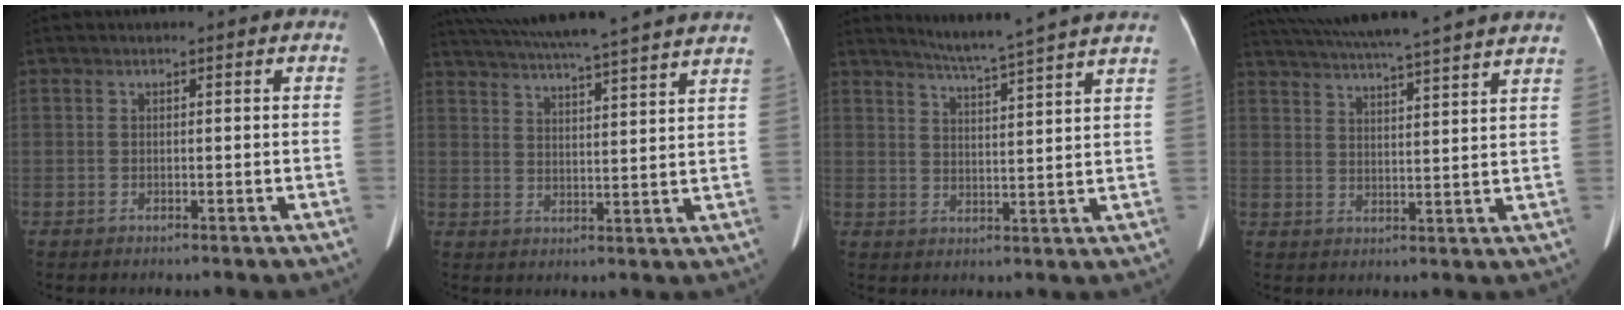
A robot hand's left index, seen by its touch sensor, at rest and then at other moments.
{"total": 23.6, "force": [21.1, 0.0, 10.4], "torque": [-0.181, 0.008, 0.285]}
{"total": 12.4, "force": [11.1, -1.6, 5.4], "torque": [-0.091, -0.011, 0.145]}
{"total": 21.7, "force": [19.4, -0.2, 9.8], "torque": [-0.171, 0.012, 0.264]}